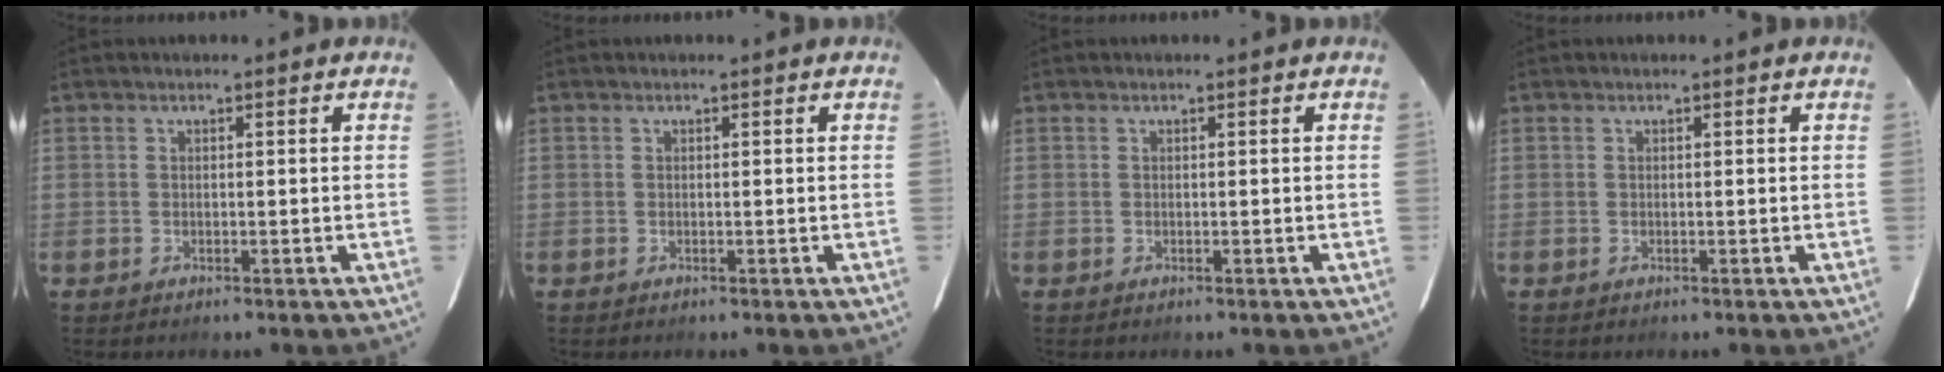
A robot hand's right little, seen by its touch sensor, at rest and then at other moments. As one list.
[{"total": 0.0}, {"total": 0.0}, {"total": 0.0}]